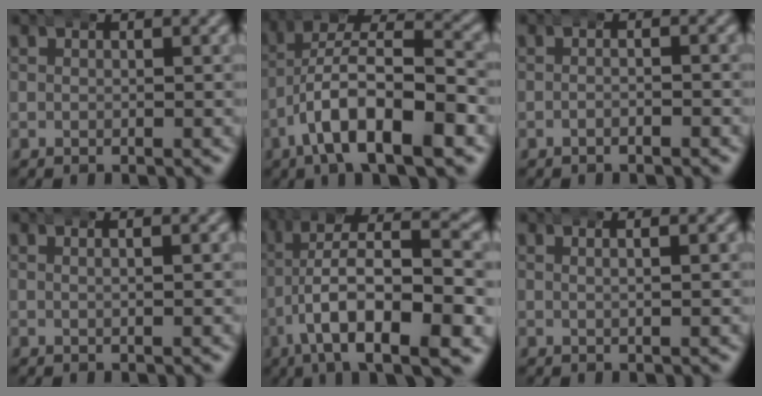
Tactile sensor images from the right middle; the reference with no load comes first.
{"total": 9.1, "force": [-2.3, 5.1, 7.2], "torque": [-0.124, -0.013, -0.041]}
{"total": 1.1, "force": [-0.8, 0.4, 0.6], "torque": [0.001, 0.007, -0.023]}
{"total": 1.3, "force": [0.5, 0.3, 1.1], "torque": [-0.012, 0.007, 0.003]}
{"total": 11.3, "force": [-2.8, 5.0, 9.8], "torque": [-0.168, -0.023, -0.036]}
{"total": 1.6, "force": [0.7, 0.3, 1.4], "torque": [-0.015, 0.009, 0.006]}